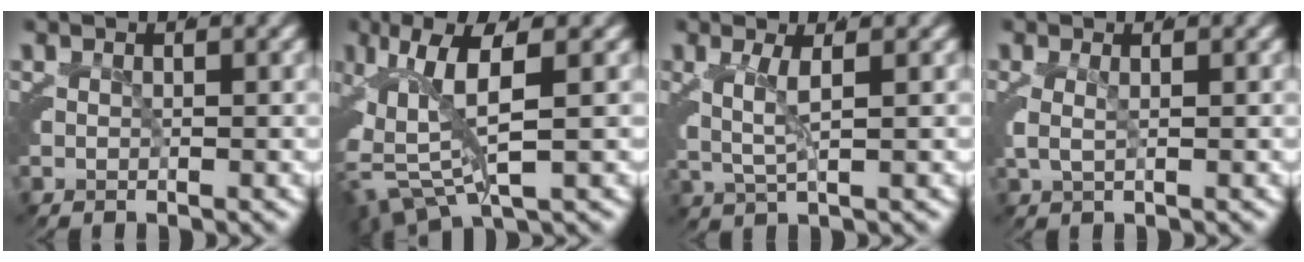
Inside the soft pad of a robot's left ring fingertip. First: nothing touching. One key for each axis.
{"total": 7.8, "fx": -1.5, "fy": 4.5, "fz": 6.2, "tx": -0.136, "ty": -0.020, "tz": -0.013}
{"total": 2.5, "fx": 0.2, "fy": 1.0, "fz": 2.3, "tx": -0.052, "ty": -0.004, "tz": 0.003}
{"total": 1.8, "fx": -0.1, "fy": 1.2, "fz": 1.3, "tx": -0.038, "ty": -0.005, "tz": -0.001}